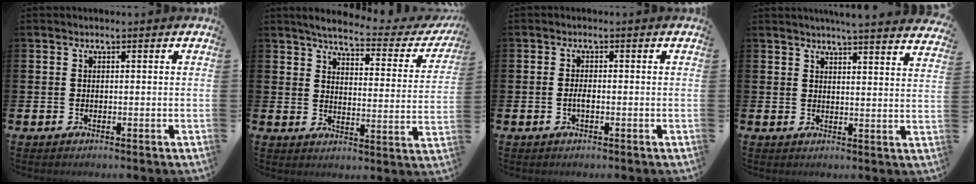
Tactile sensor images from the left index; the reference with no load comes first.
{"total": 4.6, "force": [4.1, 0.8, 2.0], "torque": [-0.053, -0.031, 0.061]}
{"total": 1.4, "force": [-0.4, 0.5, 1.2], "torque": [-0.020, -0.001, -0.009]}
{"total": 4.7, "force": [4.6, -0.8, 0.6], "torque": [-0.011, -0.031, 0.079]}